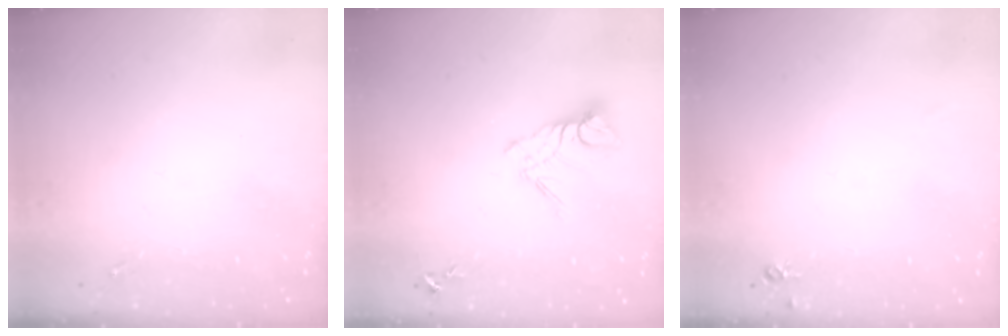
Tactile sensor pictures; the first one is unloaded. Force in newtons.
{"total": 10.9, "press": 10.8, "slide": 0.9}
{"total": 4.7, "press": 4.7, "slide": 0.7}